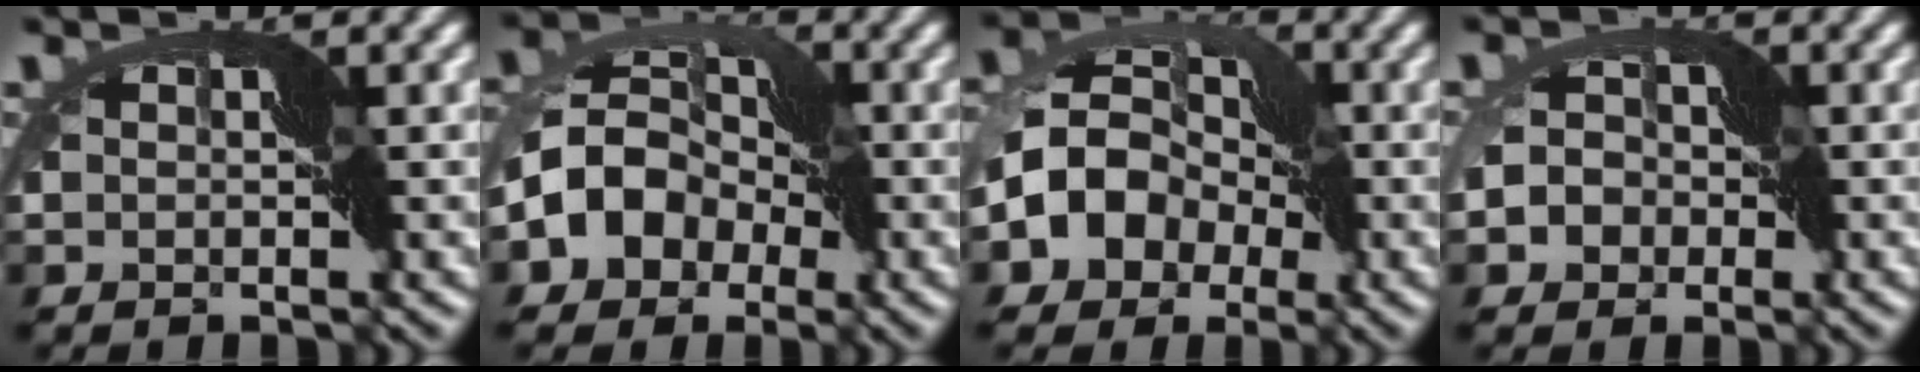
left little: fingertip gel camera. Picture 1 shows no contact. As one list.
[{"total": 6.3, "force": [-1.7, 4.7, 3.8], "torque": [-0.071, 0.005, -0.054]}, {"total": 8.2, "force": [-1.8, 6.1, 5.2], "torque": [-0.090, -0.002, -0.055]}, {"total": 4.6, "force": [-1.9, 3.8, 1.7], "torque": [-0.020, -0.005, -0.053]}]